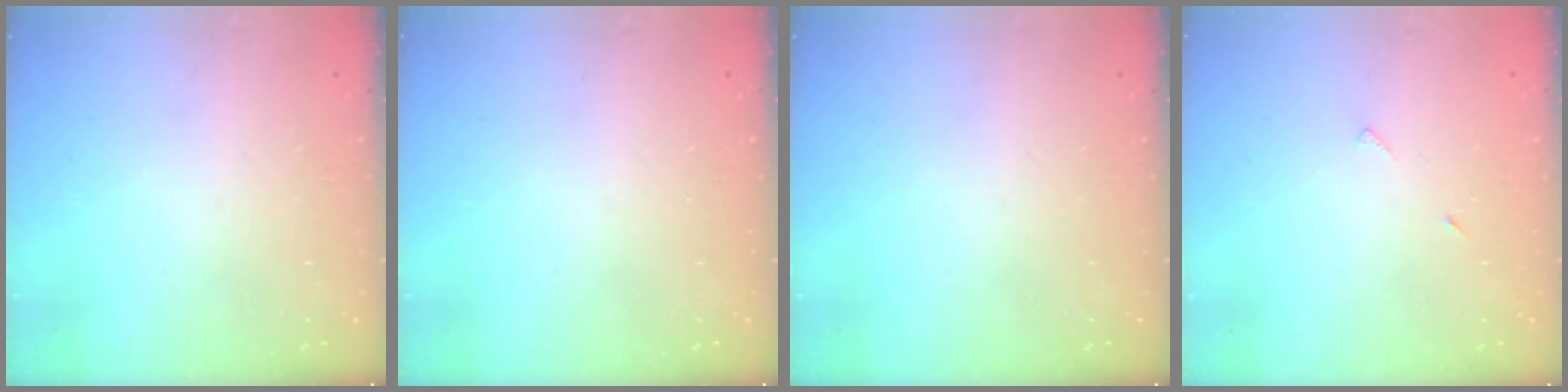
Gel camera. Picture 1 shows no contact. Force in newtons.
{"total": 0.0}
{"total": 0.0}
{"total": 4.8, "press": 4.8, "slide": 0.6}